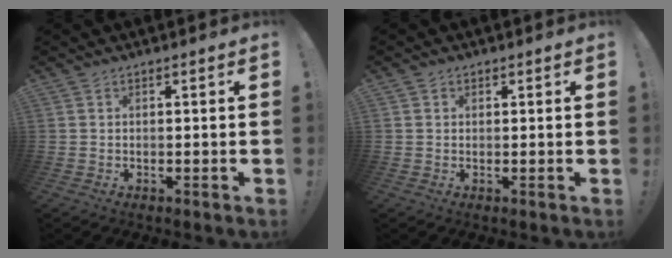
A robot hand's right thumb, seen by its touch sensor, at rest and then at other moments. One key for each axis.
{"total": 1.0, "fx": 0.5, "fy": 0.8, "fz": 0.1, "tx": 0.004, "ty": -0.001, "tz": 0.009}